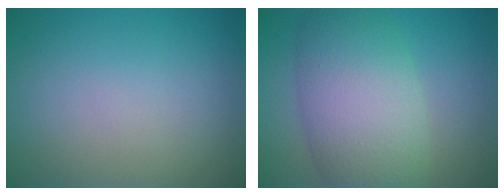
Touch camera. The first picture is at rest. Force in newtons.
{"total": 8.9, "press": 8.9, "slide": 0.3}